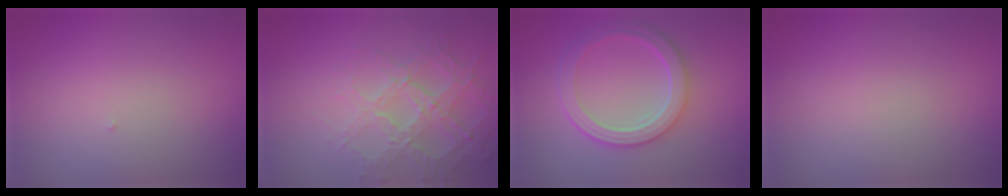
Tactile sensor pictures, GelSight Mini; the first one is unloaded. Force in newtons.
{"total": 3.6, "press": 3.4, "slide": 1.4}
{"total": 5.0, "press": 3.7, "slide": 3.3}
{"total": 0.0}